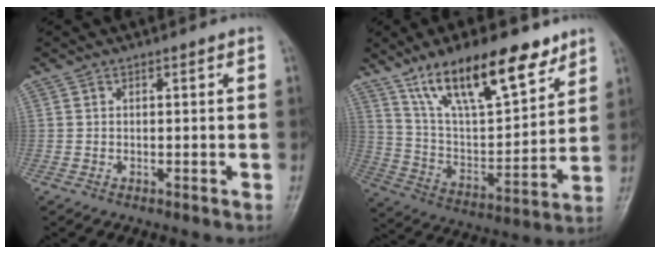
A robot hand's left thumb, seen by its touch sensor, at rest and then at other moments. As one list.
[{"total": 20.9, "force": [13.5, 7.7, 14.0], "torque": [-0.196, -0.051, 0.245]}]